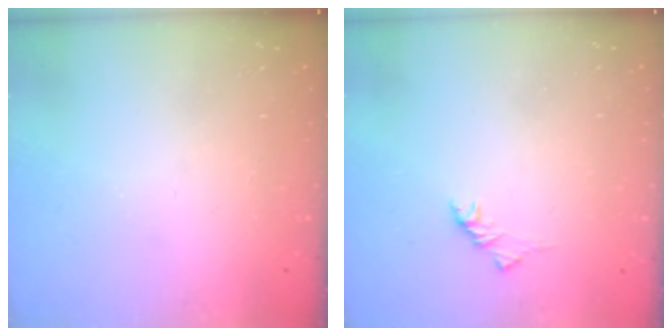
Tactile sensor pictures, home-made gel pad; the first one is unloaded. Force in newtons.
{"total": 3.0, "press": 2.9, "slide": 0.9}